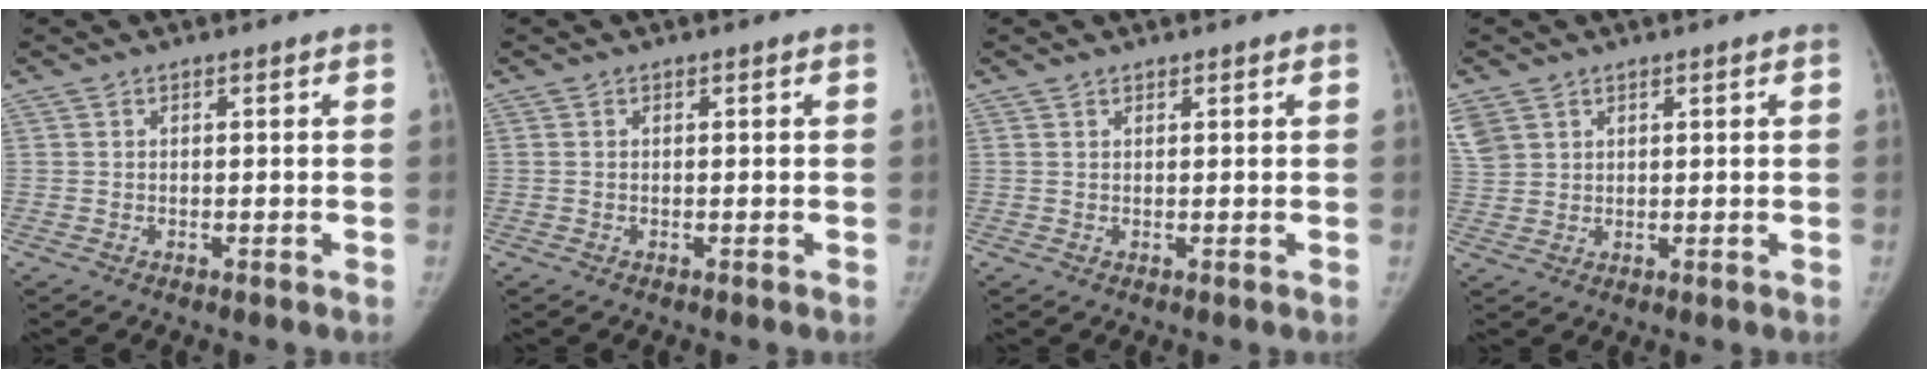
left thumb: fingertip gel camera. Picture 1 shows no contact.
{"total": 0.0}
{"total": 0.5, "force": [0.4, 0.3, -0.1], "torque": [0.005, -0.007, 0.006]}
{"total": 7.5, "force": [3.7, 5.7, 3.1], "torque": [-0.085, 0.007, 0.083]}